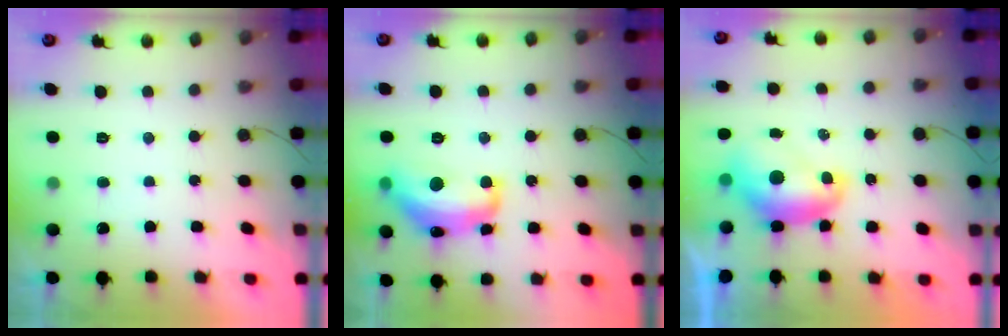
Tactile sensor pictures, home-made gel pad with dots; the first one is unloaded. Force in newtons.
{"total": 15.7, "press": 15.6, "slide": 1.1}
{"total": 9.1, "press": 9.1, "slide": 0.8}